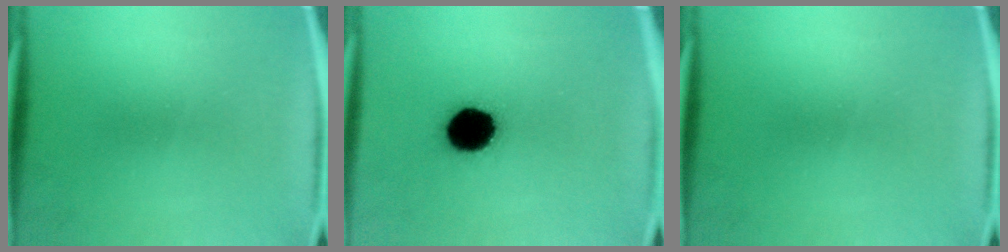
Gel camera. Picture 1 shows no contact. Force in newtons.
{"total": 14.1}
{"total": 0.0}